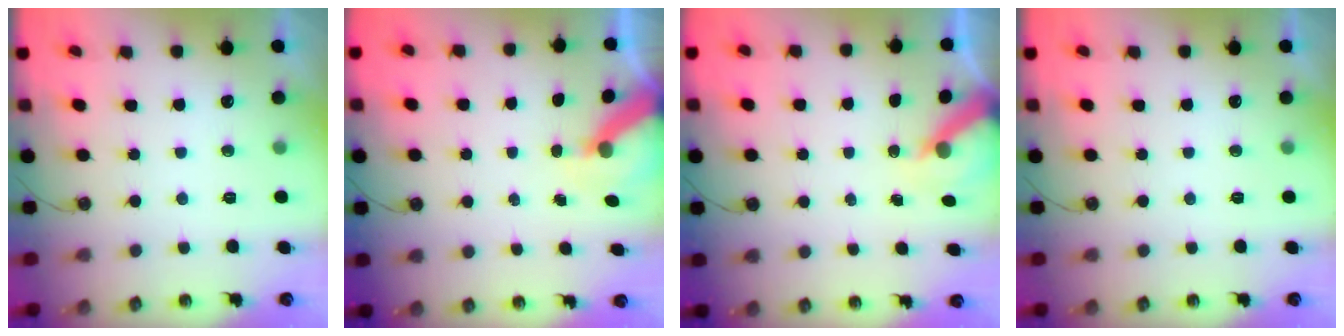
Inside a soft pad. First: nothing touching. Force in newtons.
{"total": 6.7, "press": 6.7, "slide": 0.5}
{"total": 5.6, "press": 5.6, "slide": 0.5}
{"total": 0.0}